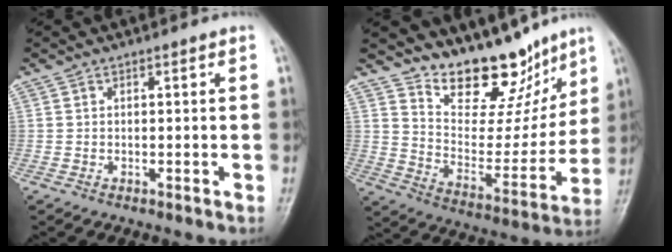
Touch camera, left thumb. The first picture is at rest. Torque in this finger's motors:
{"motor_torque": [0.96, -0.56, 1.21, -1.24, 0.02]}